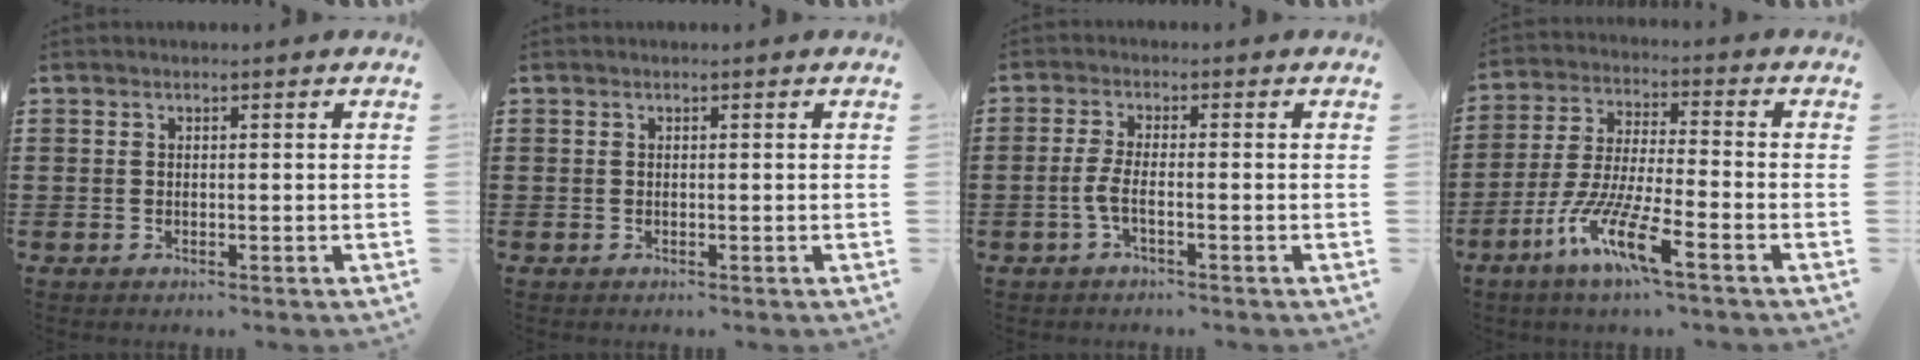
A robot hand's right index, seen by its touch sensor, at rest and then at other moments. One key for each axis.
{"total": 0.0}
{"total": 3.1, "fx": -1.2, "fy": 0.5, "fz": 2.8, "tx": -0.072, "ty": -0.006, "tz": -0.030}
{"total": 10.5, "fx": -6.6, "fy": 1.0, "fz": 8.1, "tx": -0.185, "ty": -0.012, "tz": -0.133}